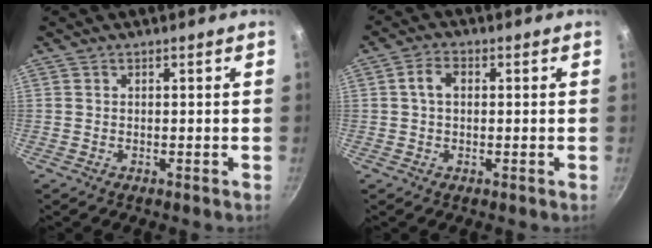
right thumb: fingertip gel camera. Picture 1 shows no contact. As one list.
[{"total": 3.8, "force": [0.5, 2.5, 2.8], "torque": [-0.046, 0.010, 0.004]}]